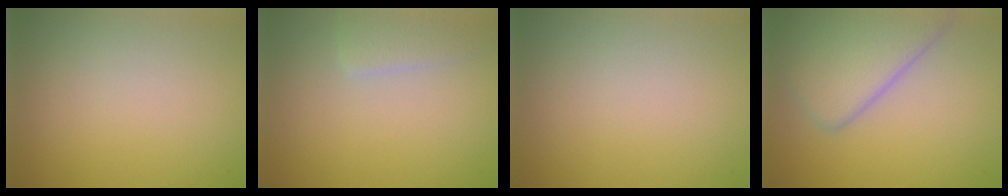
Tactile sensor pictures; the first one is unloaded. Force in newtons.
{"total": 2.2, "press": 2.2, "slide": 0.1}
{"total": 0.0}
{"total": 6.0, "press": 6.0, "slide": 0.4}